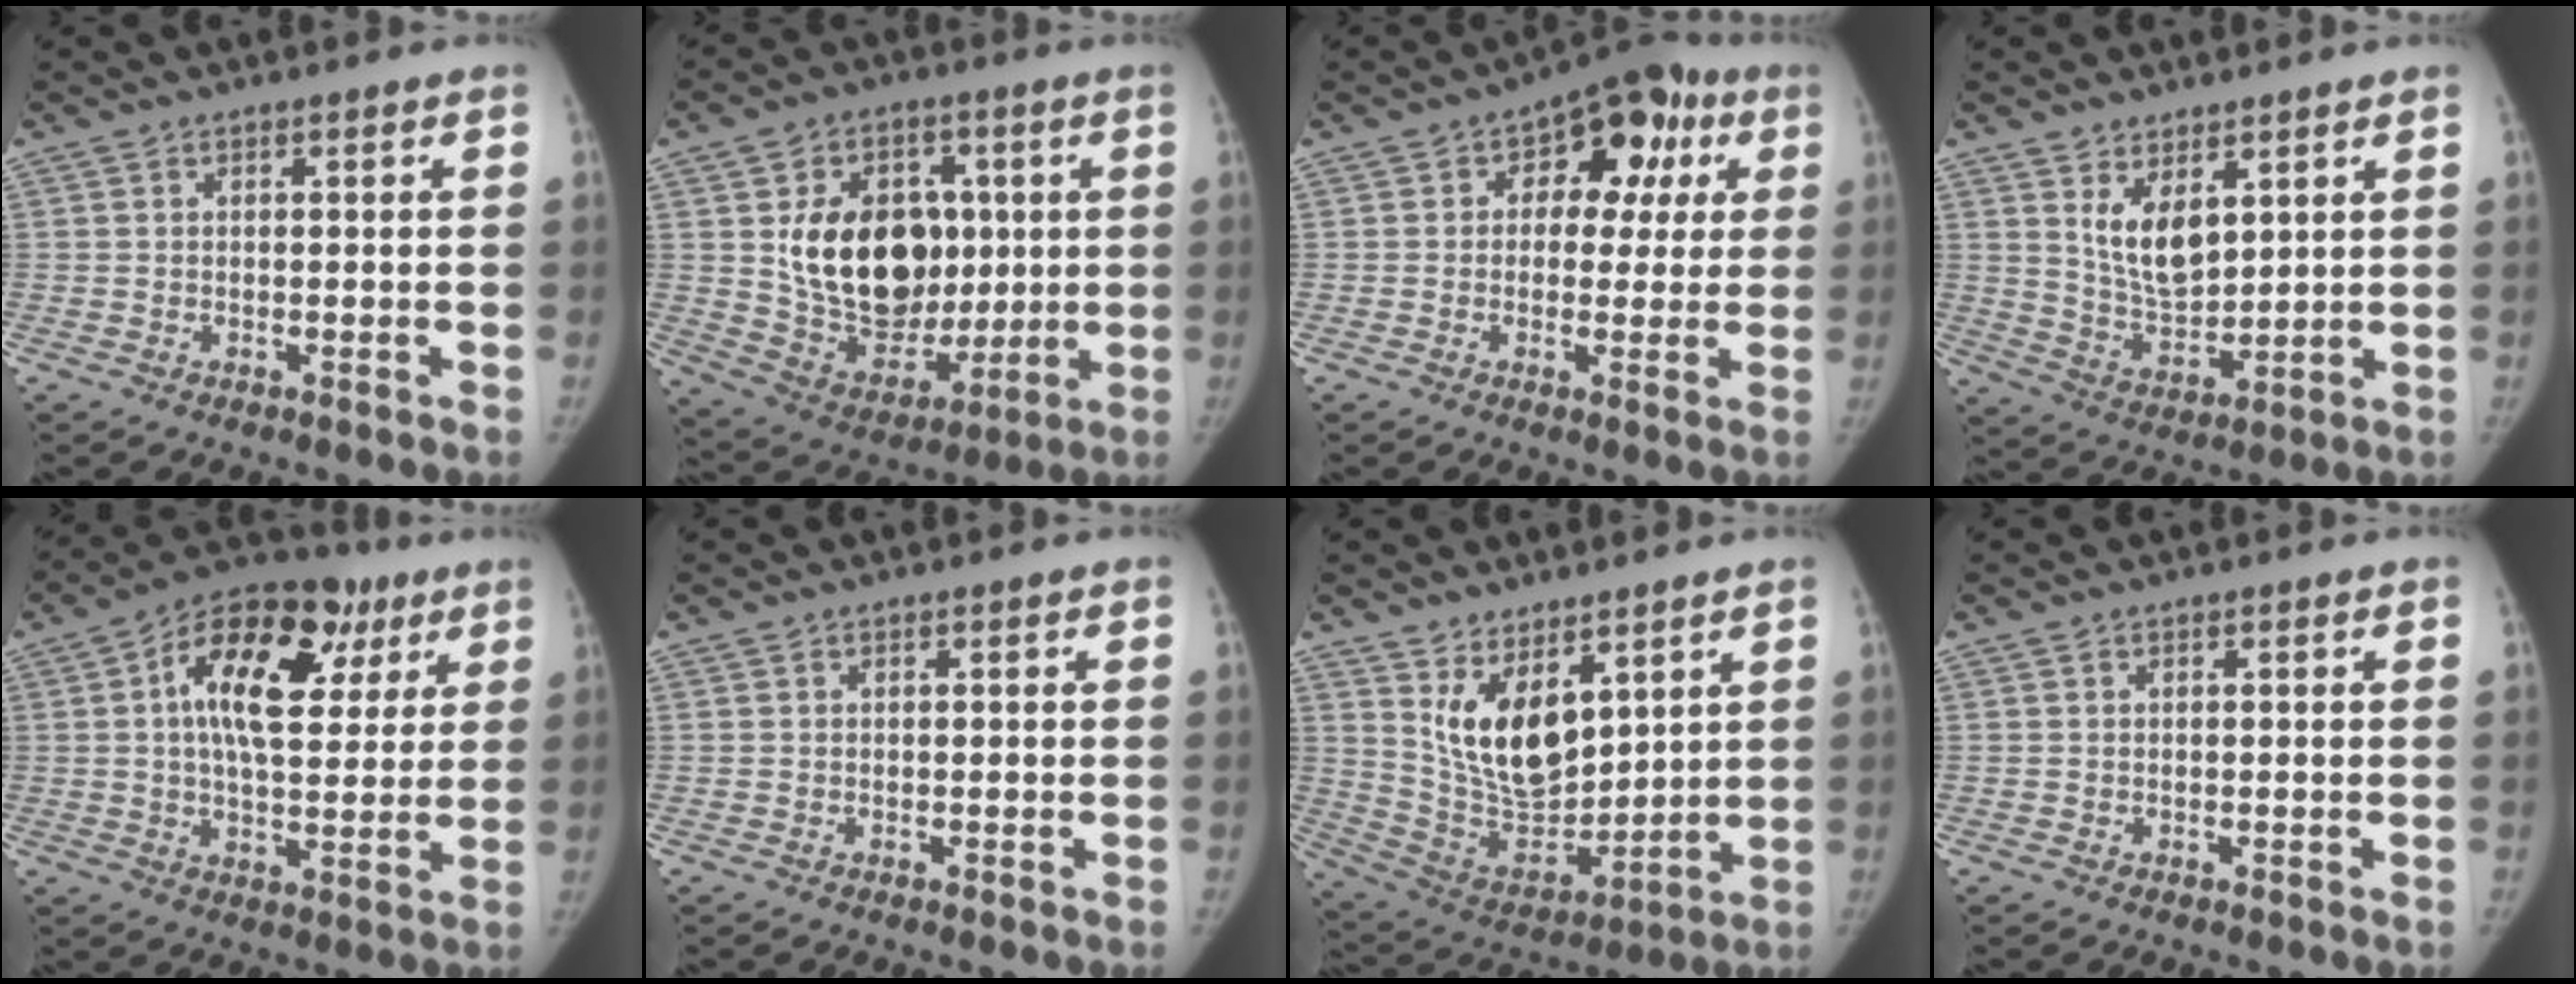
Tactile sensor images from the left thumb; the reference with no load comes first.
{"total": 19.5, "force": [2.7, 14.4, 12.9], "torque": [-0.157, -0.014, 0.067]}
{"total": 11.5, "force": [3.3, 7.8, 7.8], "torque": [-0.033, 0.021, 0.033]}
{"total": 8.3, "force": [3.9, 4.3, 6.0], "torque": [-0.082, -0.036, 0.084]}
{"total": 19.2, "force": [6.3, 10.7, 14.6], "torque": [-0.193, 0.008, 0.088]}
{"total": 0.0}
{"total": 13.4, "force": [6.3, 7.2, 9.3], "torque": [-0.121, -0.052, 0.141]}
{"total": 0.0}